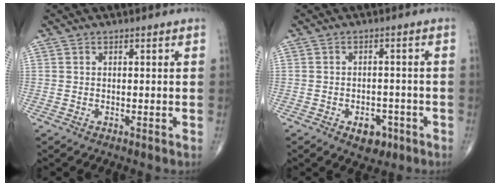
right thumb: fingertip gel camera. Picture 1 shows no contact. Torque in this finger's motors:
{"motor_torque": [0.87, 0.43, 0.32, -0.57, 0.08]}